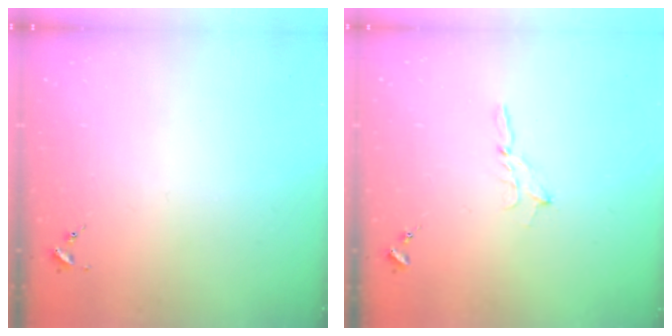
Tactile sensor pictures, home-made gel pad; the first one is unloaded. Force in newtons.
{"total": 2.5, "press": 2.5, "slide": 0.2}